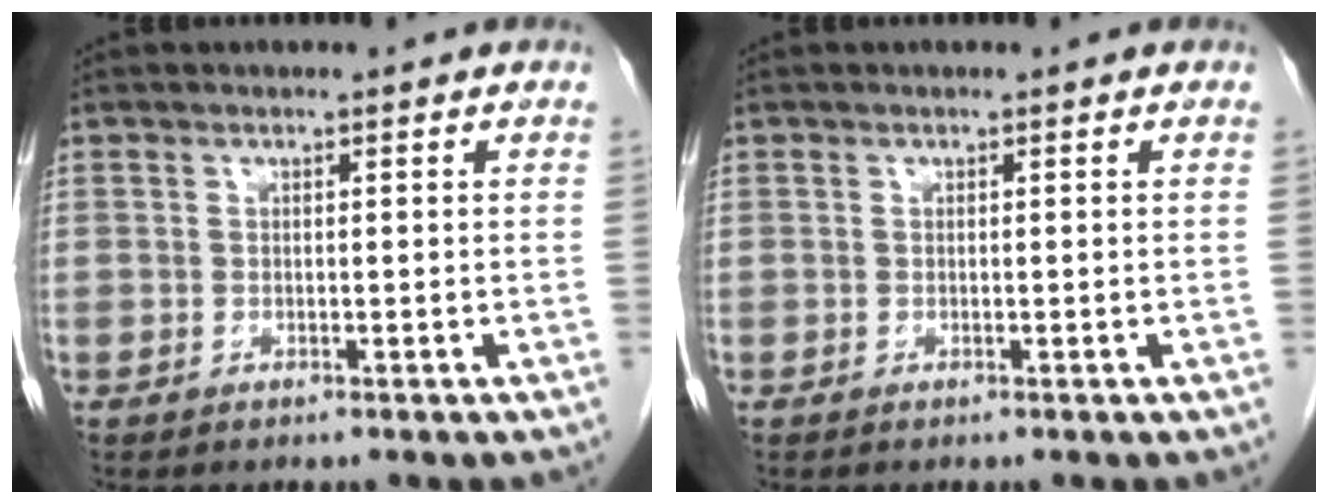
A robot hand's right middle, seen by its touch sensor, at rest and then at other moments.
{"total": 0.0}